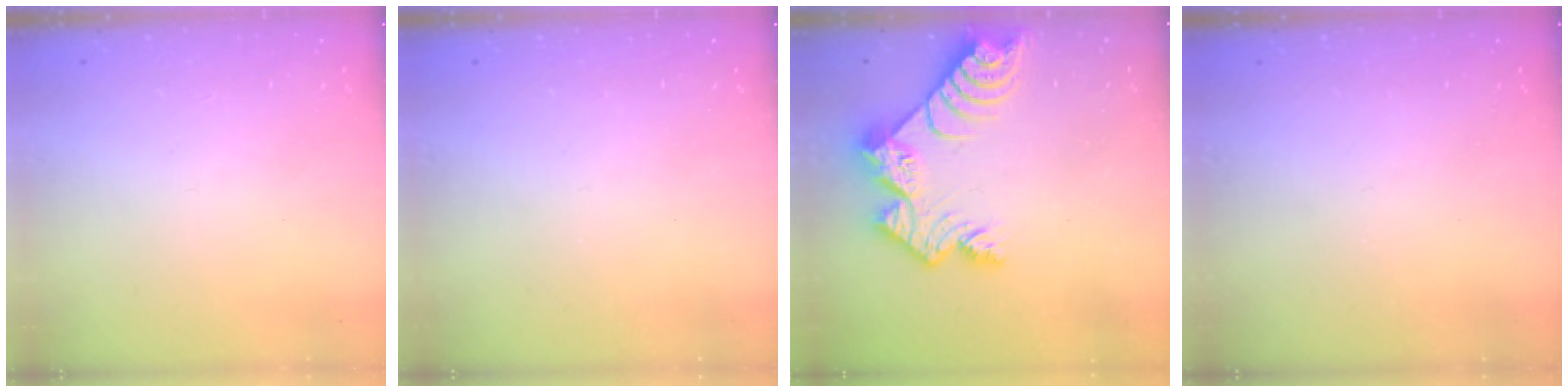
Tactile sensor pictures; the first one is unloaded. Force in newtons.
{"total": 0.0}
{"total": 11.0, "press": 11.0, "slide": 0.9}
{"total": 0.0}